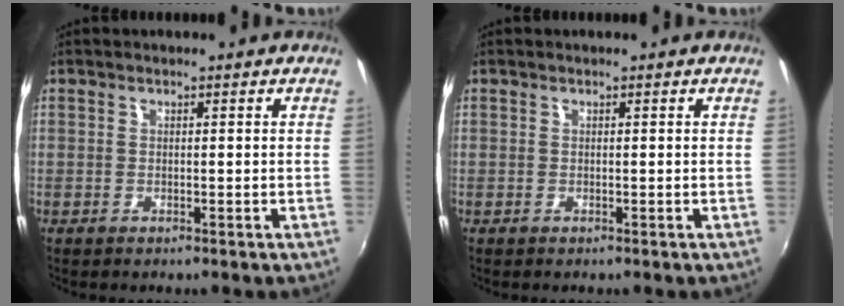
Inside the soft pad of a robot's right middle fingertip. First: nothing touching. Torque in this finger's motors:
{"motor_torque": [0.16, -0.19, 0.02, 0.00]}